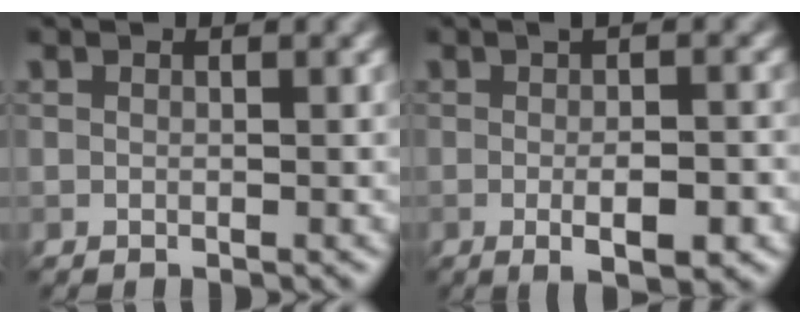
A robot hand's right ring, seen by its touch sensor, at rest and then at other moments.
{"total": 5.5, "force": [-1.0, 1.5, 5.2], "torque": [-0.065, -0.006, -0.013]}